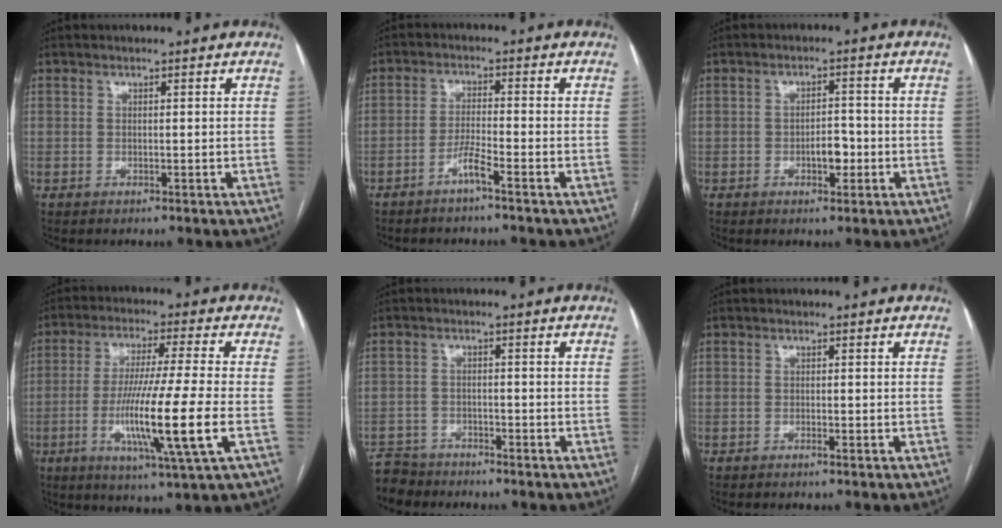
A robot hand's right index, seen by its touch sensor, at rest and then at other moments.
{"total": 3.2, "force": [-2.3, -0.5, 2.2], "torque": [-0.047, 0.000, -0.046]}
{"total": 3.4, "force": [-1.2, 1.6, 2.8], "torque": [-0.039, 0.005, -0.014]}
{"total": 14.2, "force": [-3.5, -1.0, 13.7], "torque": [-0.261, -0.023, -0.068]}
{"total": 5.1, "force": [-4.7, 1.9, -0.5], "torque": [0.012, -0.009, -0.090]}
{"total": 0.5, "force": [-0.4, -0.1, 0.3], "torque": [-0.008, 0.000, -0.008]}